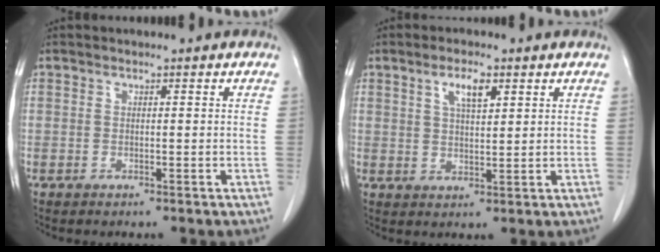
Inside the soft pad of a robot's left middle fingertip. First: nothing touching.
{"total": 4.4, "force": [2.3, 1.1, 3.5], "torque": [-0.068, 0.001, 0.042]}